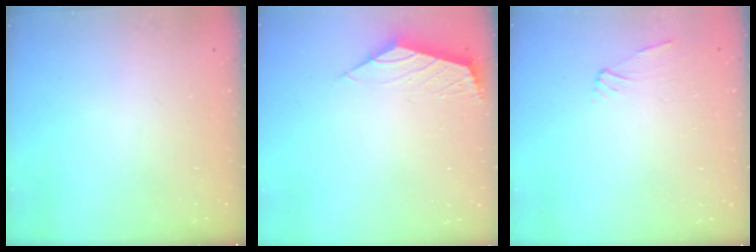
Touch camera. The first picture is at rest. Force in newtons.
{"total": 2.3, "press": 2.2, "slide": 0.6}
{"total": 1.6, "press": 1.5, "slide": 0.5}